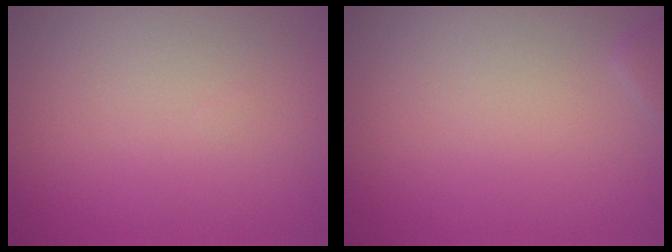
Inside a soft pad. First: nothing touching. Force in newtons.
{"total": 0.8, "press": 0.8, "slide": 0.0}